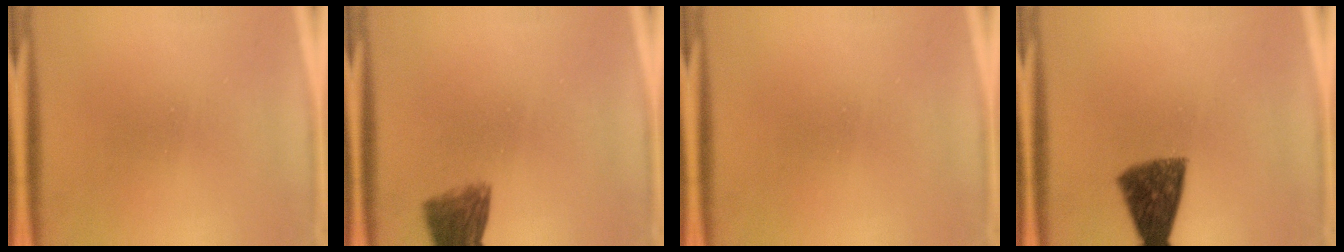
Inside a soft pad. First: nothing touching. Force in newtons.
{"total": 6.0}
{"total": 0.0}
{"total": 9.2}